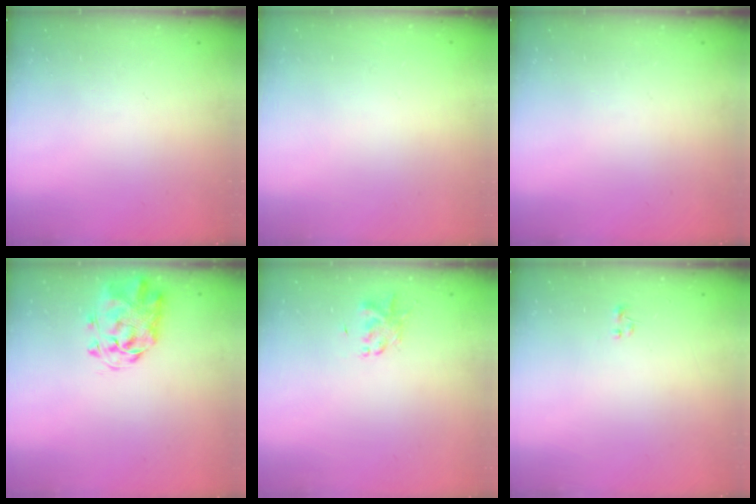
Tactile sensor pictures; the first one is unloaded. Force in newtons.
{"total": 1.9, "press": 1.9, "slide": 0.2}
{"total": 0.0}
{"total": 3.1, "press": 3.0, "slide": 0.8}
{"total": 1.0, "press": 0.9, "slide": 0.3}
{"total": 0.0}